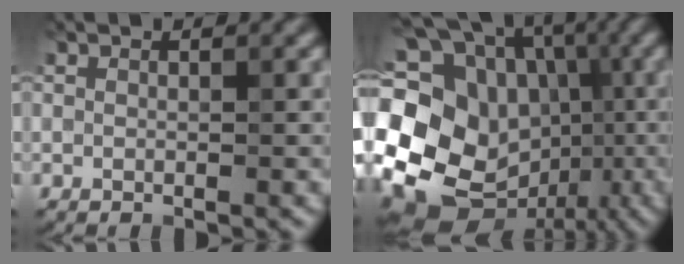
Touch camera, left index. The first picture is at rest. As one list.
[{"total": 21.7, "force": [-2.7, 18.7, 10.5], "torque": [-0.191, 0.034, -0.069]}]